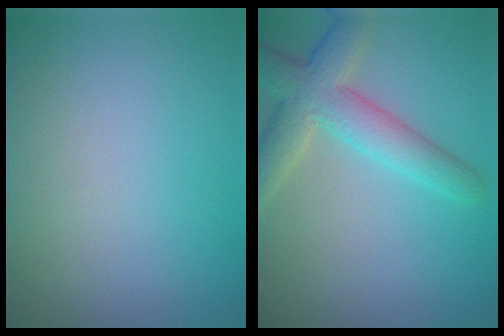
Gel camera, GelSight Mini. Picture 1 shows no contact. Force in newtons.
{"total": 5.2, "press": 5.2, "slide": 0.4}